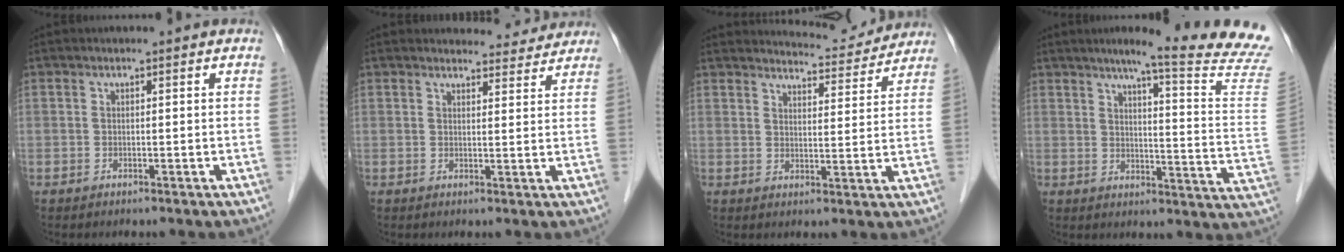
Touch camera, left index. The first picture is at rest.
{"total": 5.8, "force": [5.6, 1.4, 0.3], "torque": [0.007, 0.001, 0.056]}
{"total": 8.6, "force": [8.6, 1.0, 0.4], "torque": [-0.003, -0.002, 0.105]}
{"total": 19.8, "force": [16.9, -1.7, 10.2], "torque": [-0.136, -0.084, 0.196]}